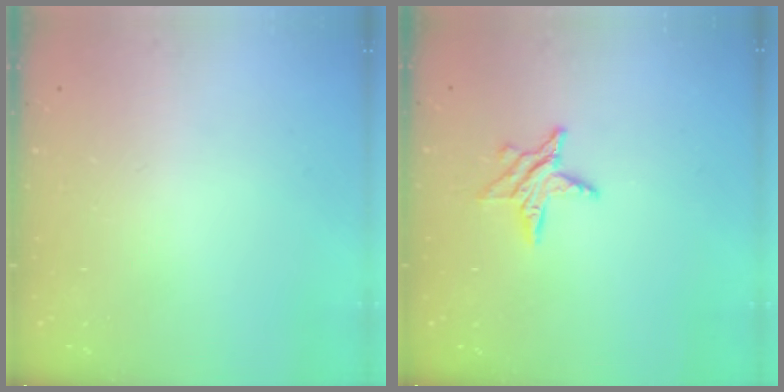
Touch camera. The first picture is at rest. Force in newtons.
{"total": 7.4, "press": 7.4, "slide": 0.2}